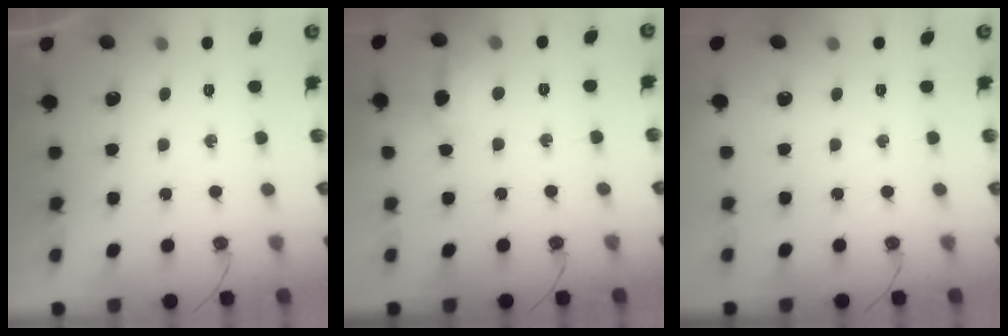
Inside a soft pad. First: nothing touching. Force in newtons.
{"total": 8.4, "press": 8.2, "slide": 1.4}
{"total": 0.0}